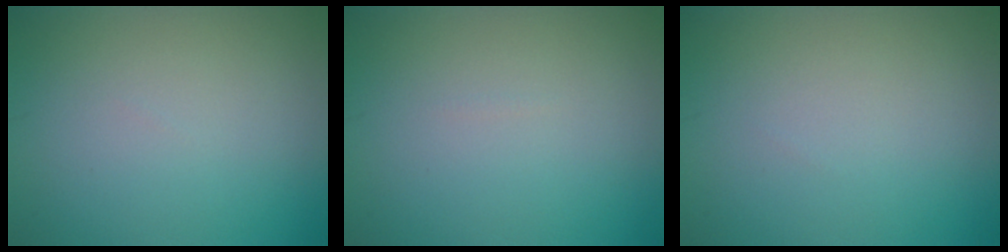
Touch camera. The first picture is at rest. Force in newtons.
{"total": 0.0}
{"total": 0.0}